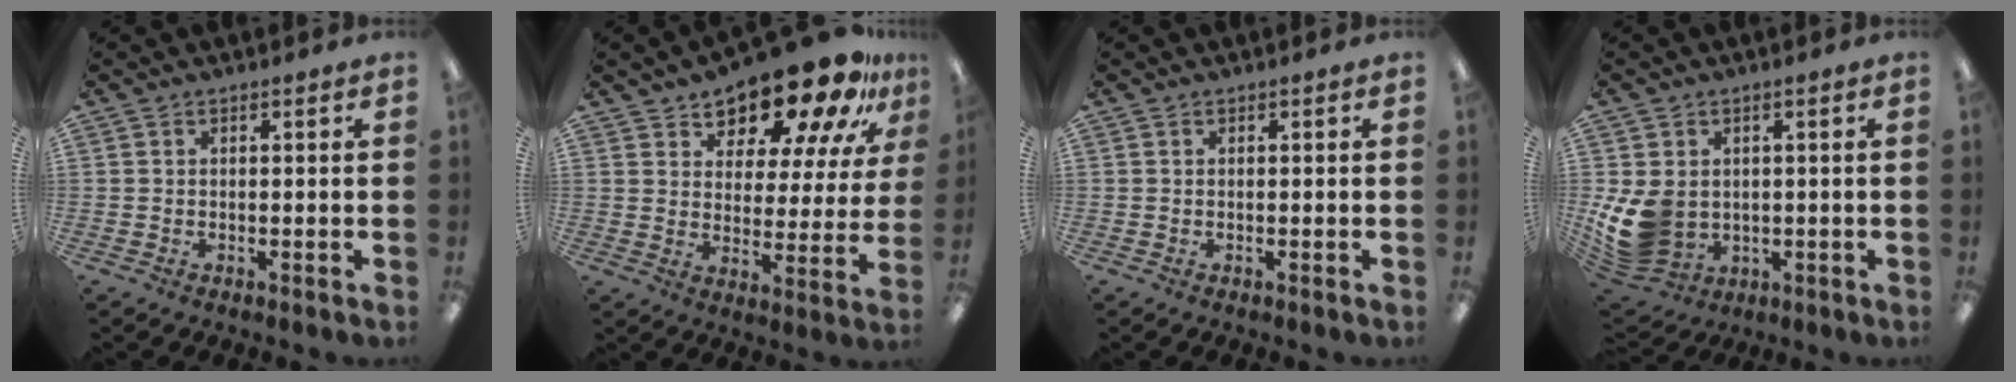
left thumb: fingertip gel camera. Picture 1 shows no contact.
{"total": 16.0, "force": [13.6, 5.5, 6.5], "torque": [-0.118, -0.100, 0.234]}
{"total": 0.0}
{"total": 11.4, "force": [-0.1, 9.4, 6.4], "torque": [-0.147, -0.003, 0.006]}